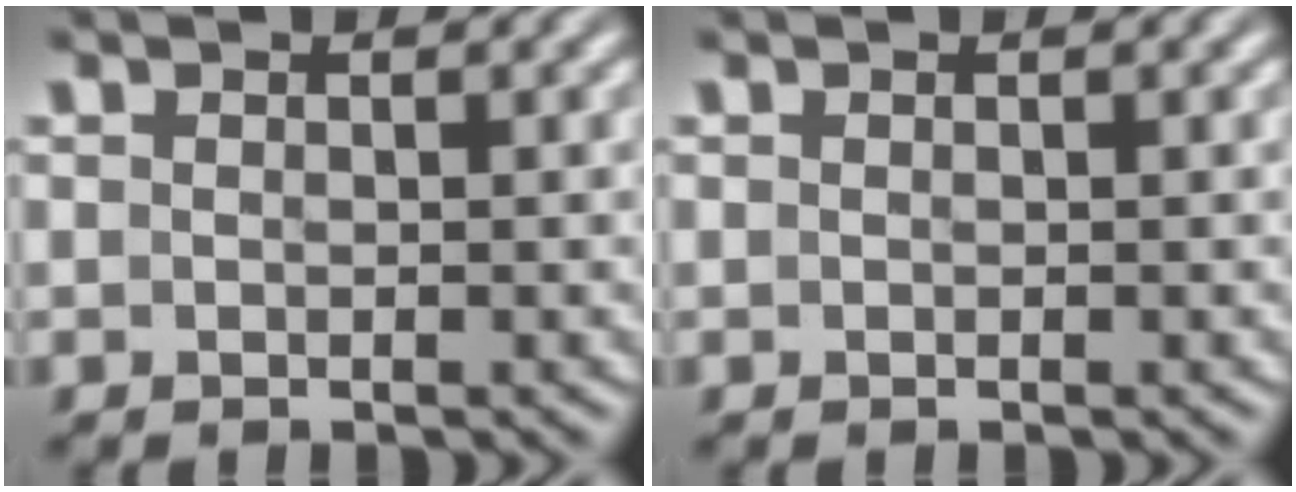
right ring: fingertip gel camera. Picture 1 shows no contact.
{"total": 0.0}